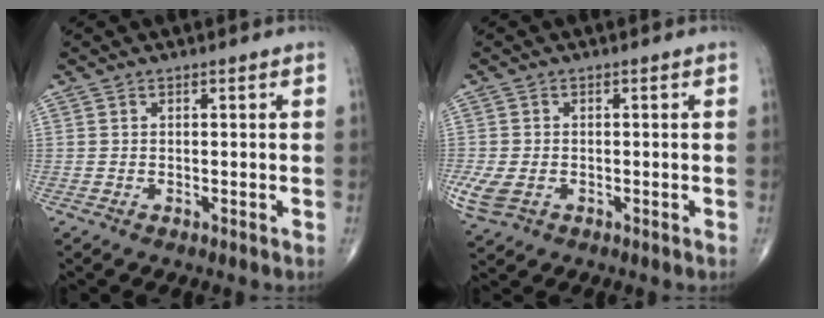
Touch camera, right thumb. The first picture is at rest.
{"total": 4.8, "force": [-1.3, 3.3, 3.2], "torque": [-0.082, -0.001, -0.019]}